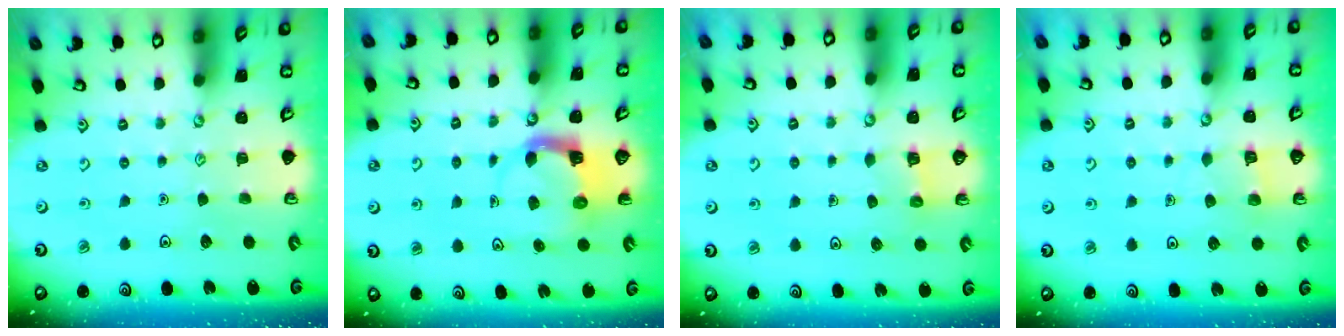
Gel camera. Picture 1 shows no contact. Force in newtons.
{"total": 3.8, "press": 3.8, "slide": 0.2}
{"total": 2.5, "press": 2.5, "slide": 0.1}
{"total": 4.7, "press": 4.7, "slide": 0.3}